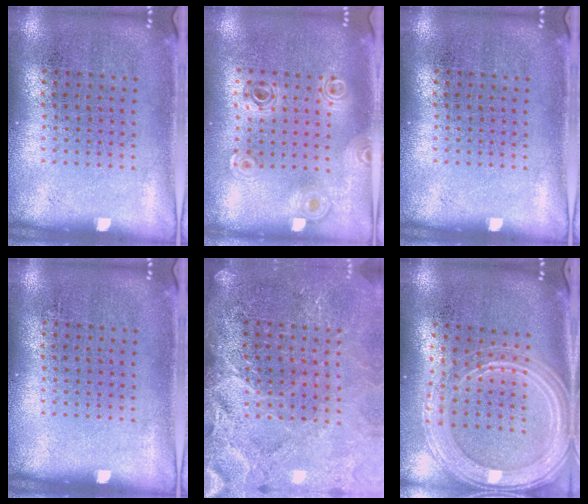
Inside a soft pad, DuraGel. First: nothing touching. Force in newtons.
{"total": 0.9, "press": 0.9, "slide": 0.2}
{"total": 0.0}
{"total": 0.0}
{"total": 3.7, "press": 3.2, "slide": 1.9}
{"total": 2.2, "press": 2.0, "slide": 0.8}